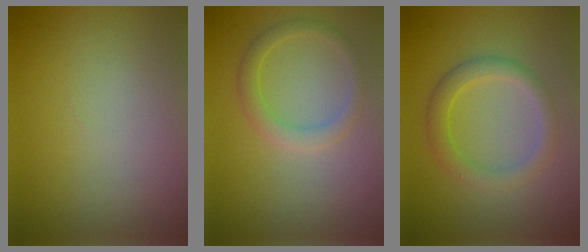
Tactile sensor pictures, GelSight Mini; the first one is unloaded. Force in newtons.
{"total": 2.1, "press": 2.0, "slide": 0.3}
{"total": 2.9, "press": 2.9, "slide": 0.3}